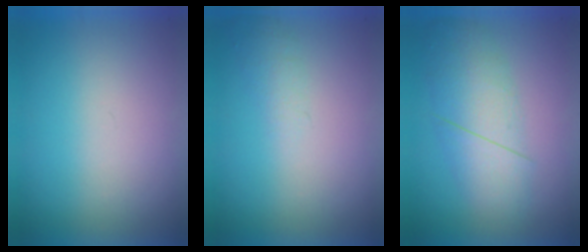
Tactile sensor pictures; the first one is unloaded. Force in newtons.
{"total": 1.0}
{"total": 3.1}